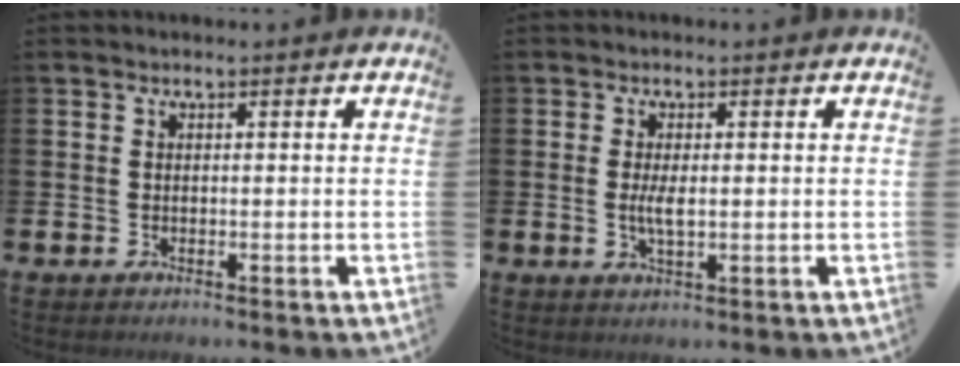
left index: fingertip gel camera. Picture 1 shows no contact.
{"total": 2.7, "force": [0.1, 0.9, 2.5], "torque": [-0.042, -0.002, -0.001]}